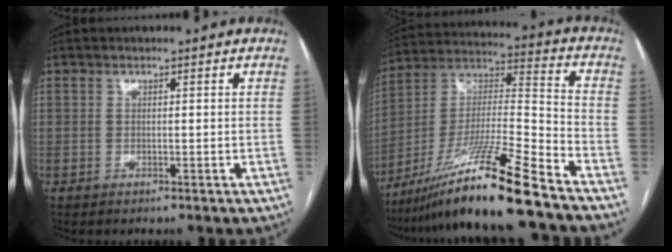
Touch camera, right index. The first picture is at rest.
{"total": 19.0, "force": [-14.2, -1.3, 12.5], "torque": [-0.253, -0.020, -0.260]}